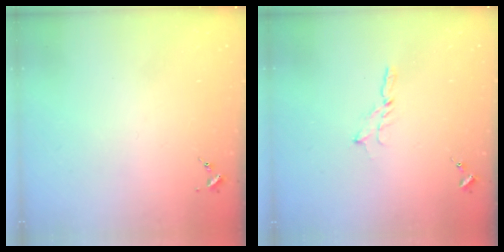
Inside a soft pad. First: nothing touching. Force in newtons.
{"total": 3.6, "press": 3.6, "slide": 0.1}